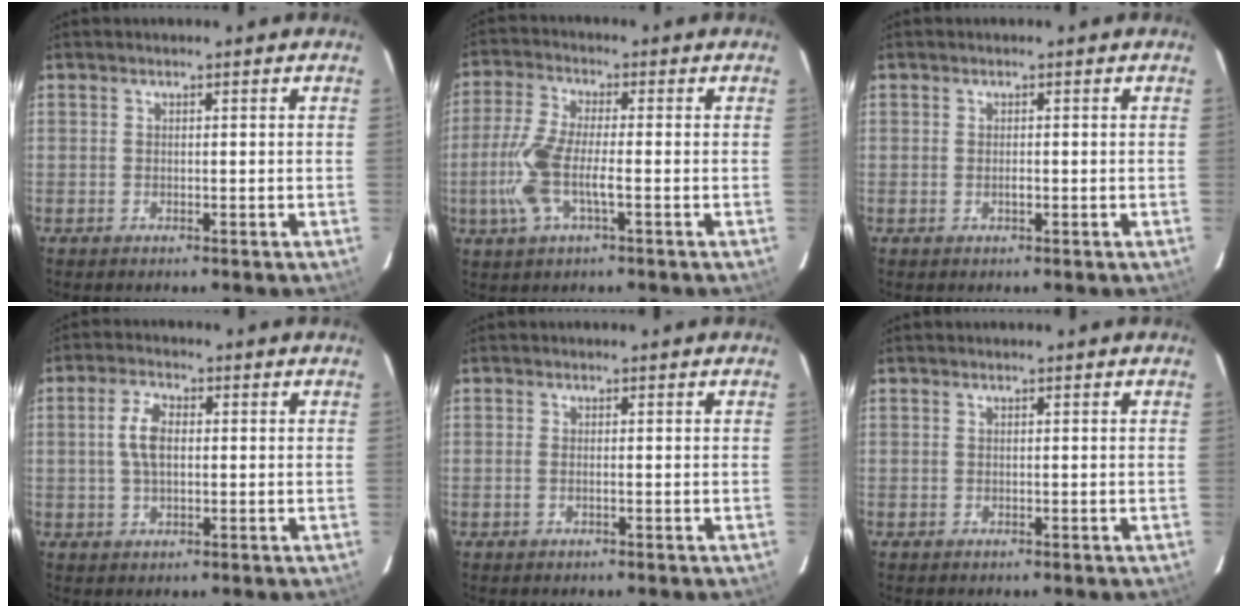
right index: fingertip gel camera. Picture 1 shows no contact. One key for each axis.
{"total": 9.6, "fx": -2.3, "fy": 2.4, "fz": 9.0, "tx": -0.198, "ty": -0.001, "tz": -0.046}
{"total": 0.7, "fx": -0.4, "fy": 0.3, "fz": 0.5, "tx": -0.011, "ty": 0.001, "tz": -0.005}
{"total": 5.0, "fx": 0.4, "fy": 2.6, "fz": 4.2, "tx": -0.085, "ty": 0.009, "tz": 0.010}
{"total": 0.8, "fx": -0.2, "fy": 0.0, "fz": 0.7, "tx": -0.013, "ty": 0.002, "tz": -0.006}
{"total": 0.0}